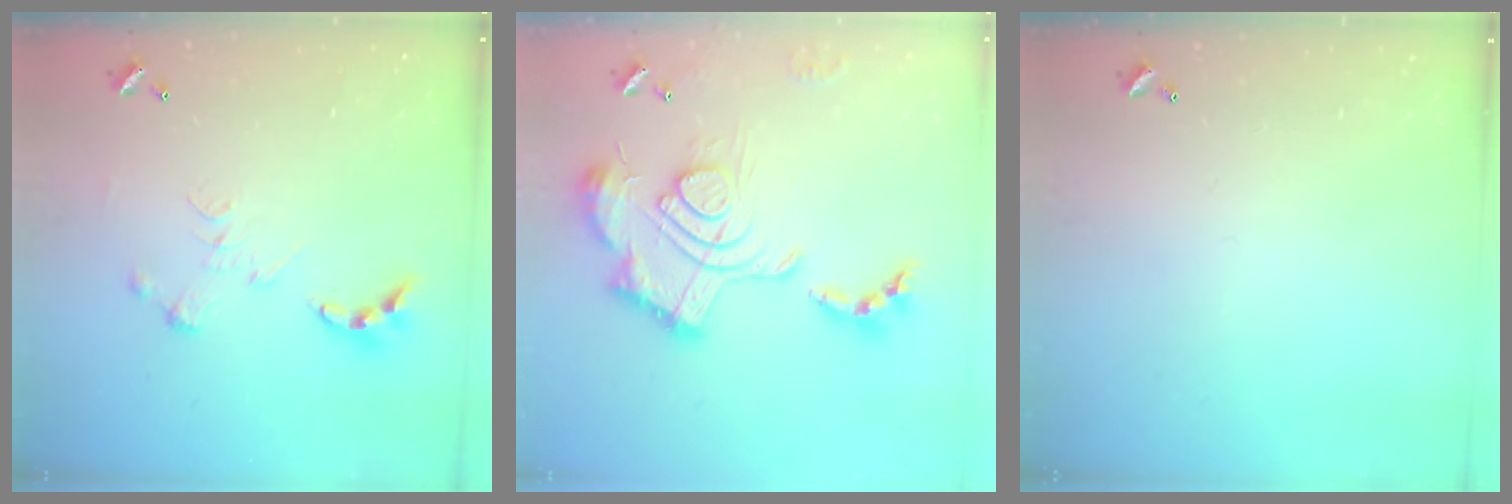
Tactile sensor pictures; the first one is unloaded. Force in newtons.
{"total": 2.5, "press": 1.9, "slide": 1.7}
{"total": 0.0}